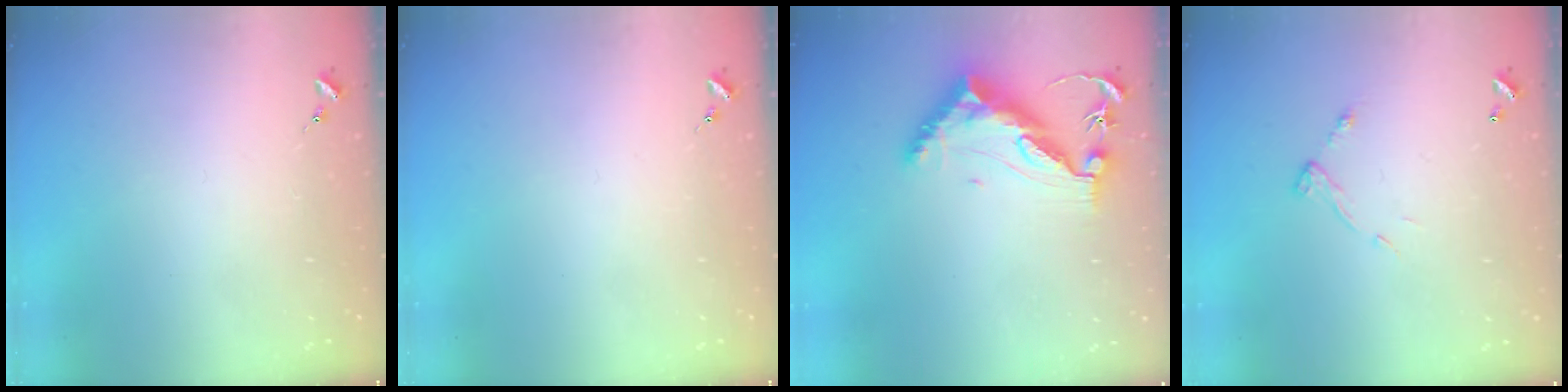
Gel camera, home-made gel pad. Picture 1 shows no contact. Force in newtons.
{"total": 0.0}
{"total": 12.2, "press": 12.1, "slide": 0.7}
{"total": 6.8, "press": 6.8, "slide": 0.2}